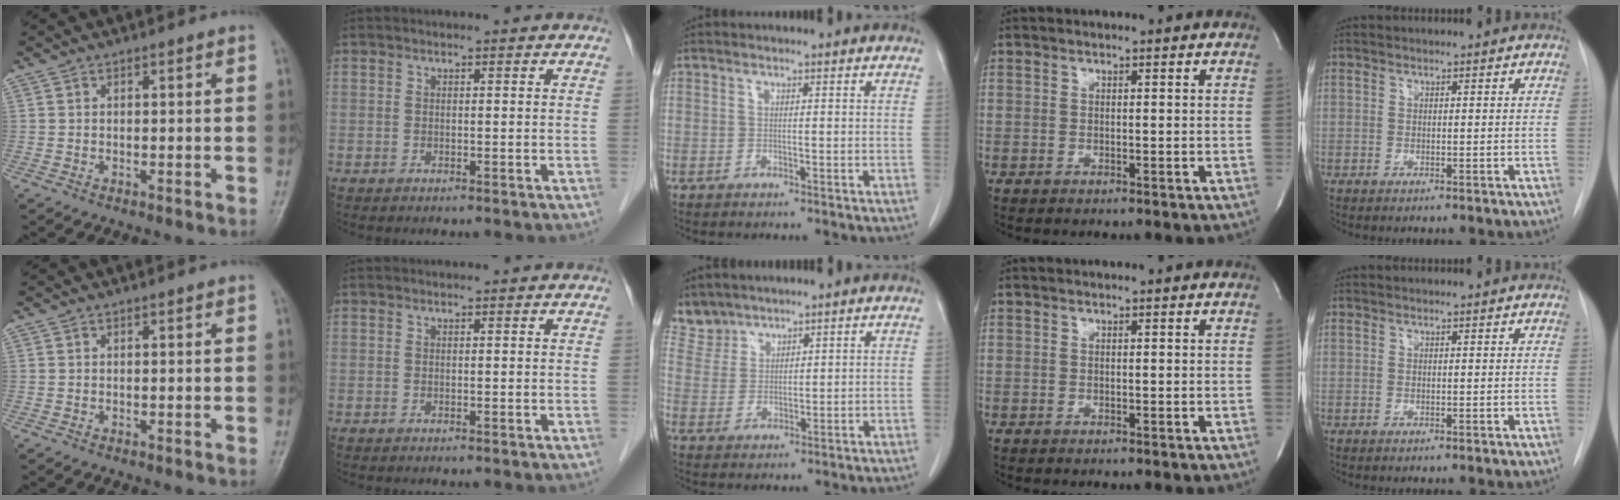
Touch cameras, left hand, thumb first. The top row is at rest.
{"middle": {"total": 4.1, "force": [3.8, 1.5, -0.6], "torque": [0.013, 0.005, 0.084]}}